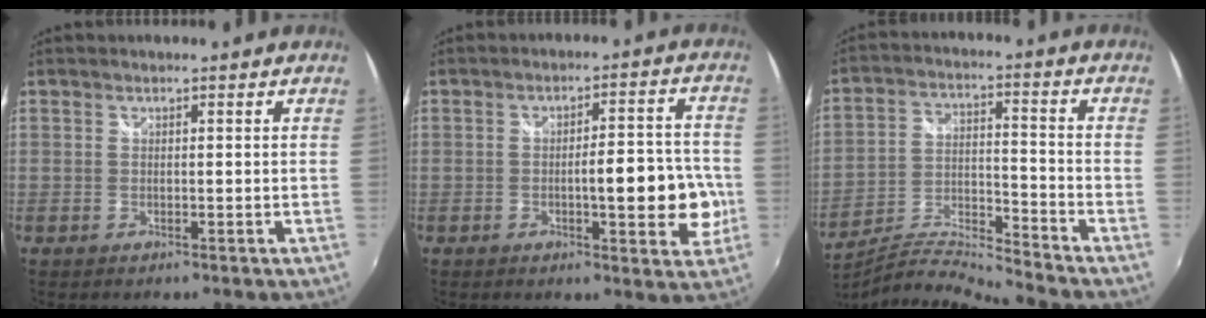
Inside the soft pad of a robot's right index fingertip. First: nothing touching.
{"total": 9.9, "force": [-2.1, 2.5, 9.4], "torque": [-0.141, -0.001, -0.019]}
{"total": 10.9, "force": [-10.4, -2.0, 2.2], "torque": [-0.045, 0.000, -0.199]}